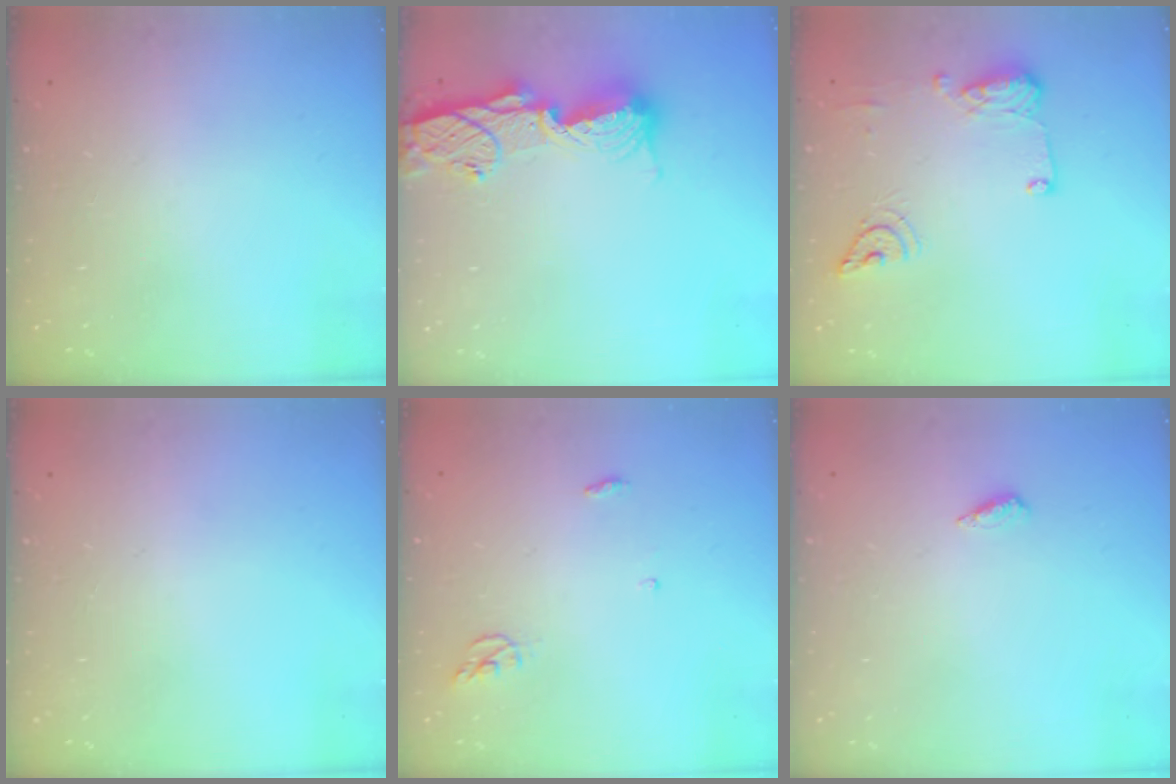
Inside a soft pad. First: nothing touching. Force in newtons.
{"total": 12.9, "press": 12.9, "slide": 1.2}
{"total": 11.2, "press": 11.1, "slide": 1.5}
{"total": 0.0}
{"total": 4.3, "press": 4.3, "slide": 0.3}
{"total": 2.6, "press": 2.2, "slide": 1.3}